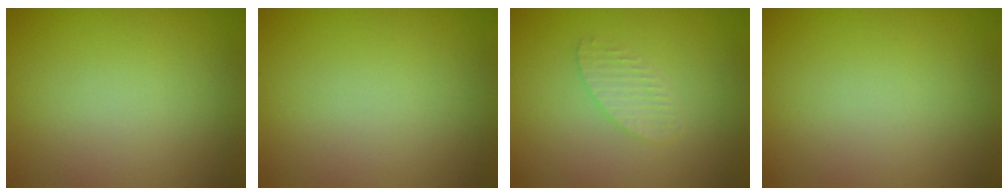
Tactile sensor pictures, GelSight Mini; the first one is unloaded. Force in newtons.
{"total": 0.0}
{"total": 1.6, "press": 1.6, "slide": 0.1}
{"total": 0.0}